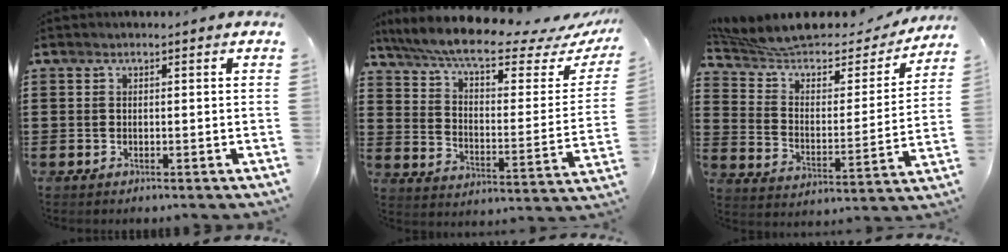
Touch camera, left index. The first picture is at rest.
{"total": 10.3, "force": [8.1, 1.3, 6.1], "torque": [-0.140, -0.048, 0.138]}
{"total": 6.6, "force": [5.4, 2.2, 3.1], "torque": [-0.087, -0.035, 0.088]}